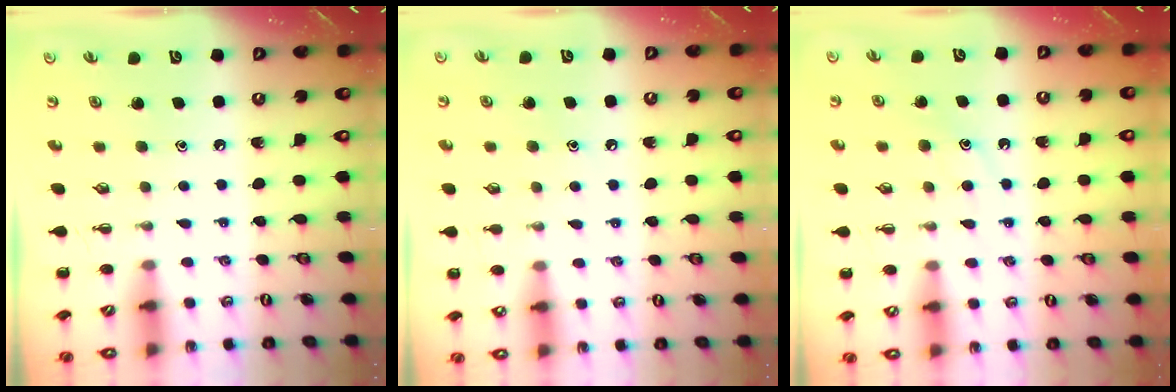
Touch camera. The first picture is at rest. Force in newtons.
{"total": 6.2, "press": 5.9, "slide": 1.9}
{"total": 10.7, "press": 10.6, "slide": 1.4}